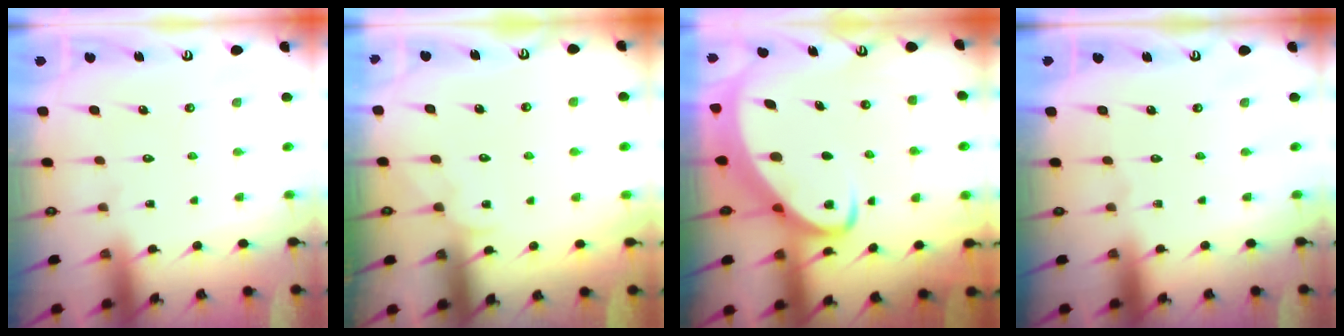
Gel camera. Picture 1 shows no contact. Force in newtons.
{"total": 2.5, "press": 2.5, "slide": 0.4}
{"total": 3.8, "press": 3.8, "slide": 0.5}
{"total": 0.0}